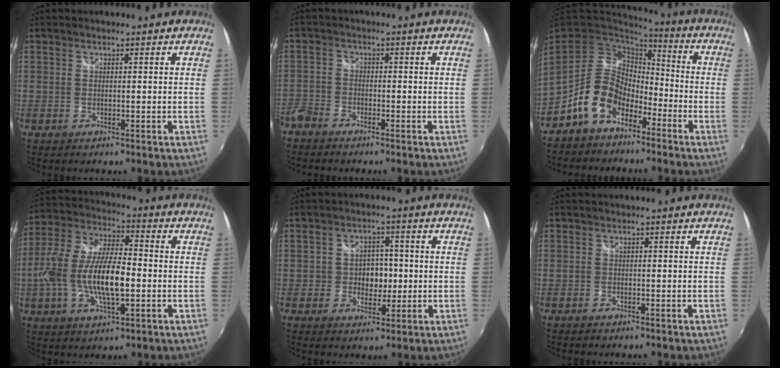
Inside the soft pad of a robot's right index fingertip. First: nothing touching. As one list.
[{"total": 4.9, "force": [-4.1, 2.4, 1.4], "torque": [-0.046, -0.011, -0.086]}, {"total": 12.0, "force": [-6.8, 8.0, 5.8], "torque": [-0.124, 0.024, -0.118]}, {"total": 15.9, "force": [-3.1, 5.8, 14.5], "torque": [-0.287, -0.004, -0.057]}, {"total": 5.2, "force": [-0.6, 4.4, 2.7], "torque": [-0.042, 0.006, -0.007]}, {"total": 0.7, "force": [-0.6, 0.4, 0.1], "torque": [-0.005, -0.002, -0.013]}]